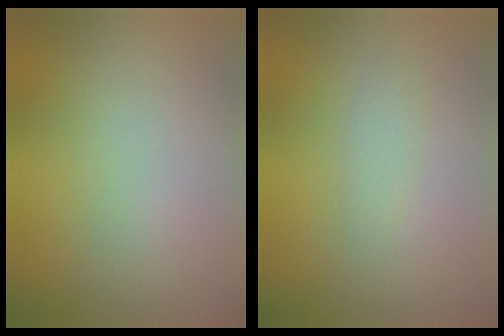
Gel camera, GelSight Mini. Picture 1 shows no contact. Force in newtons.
{"total": 1.0, "press": 1.0, "slide": 0.0}